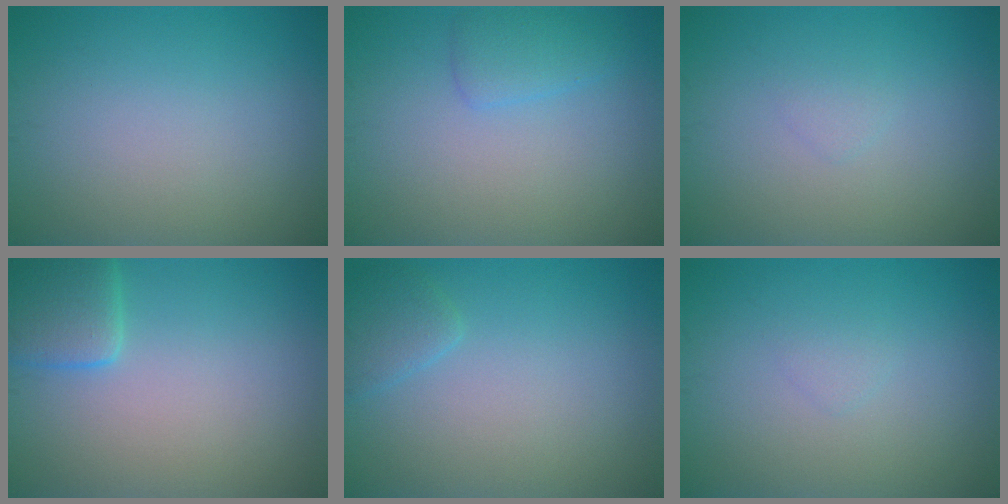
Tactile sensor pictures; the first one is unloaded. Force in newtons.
{"total": 1.9, "press": 1.9, "slide": 0.2}
{"total": 0.6, "press": 0.6, "slide": 0.0}
{"total": 3.4, "press": 3.4, "slide": 0.3}
{"total": 1.5, "press": 1.5, "slide": 0.1}
{"total": 0.6, "press": 0.6, "slide": 0.0}